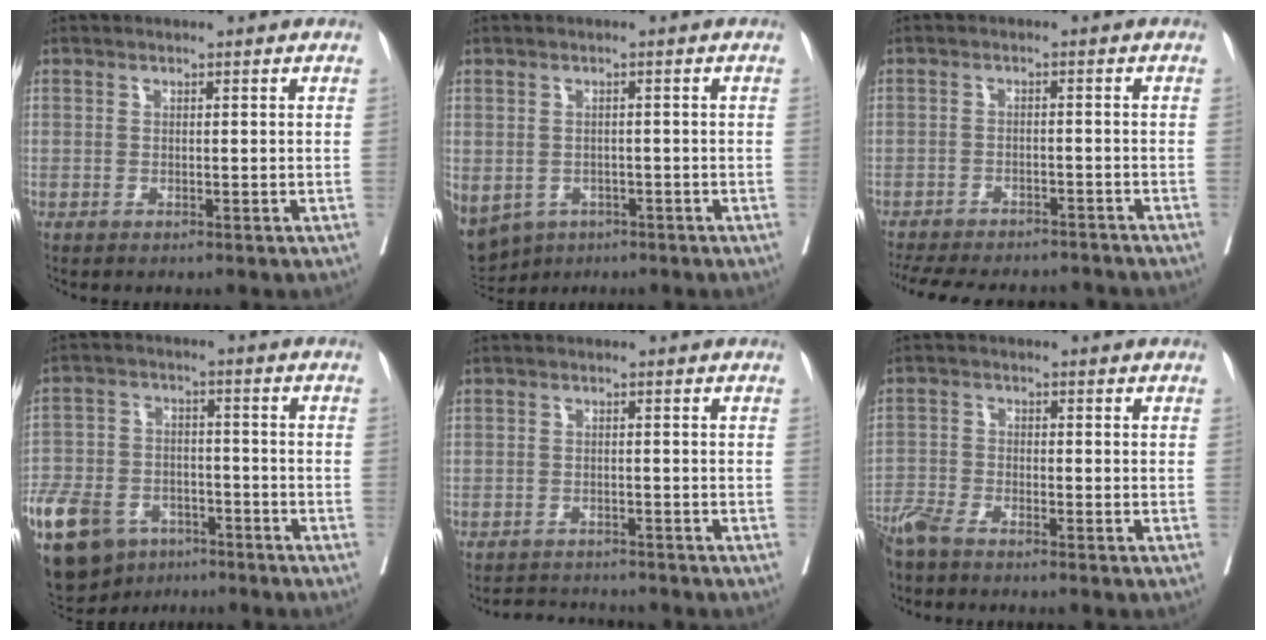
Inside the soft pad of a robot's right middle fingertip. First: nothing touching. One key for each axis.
{"total": 18.5, "fx": -8.2, "fy": 14.8, "fz": 7.5, "tx": -0.267, "ty": -0.017, "tz": -0.110}
{"total": 16.0, "fx": -14.2, "fy": 4.9, "fz": 5.4, "tx": -0.127, "ty": -0.007, "tz": -0.190}
{"total": 21.7, "fx": -13.3, "fy": 13.3, "fz": 10.9, "tx": -0.316, "ty": -0.023, "tz": -0.219}
{"total": 3.7, "fx": -3.6, "fy": 0.7, "fz": -0.3, "tx": 0.008, "ty": -0.005, "tz": -0.058}
{"total": 4.6, "fx": -4.0, "fy": 0.5, "fz": 2.1, "tx": -0.040, "ty": -0.012, "tz": -0.082}